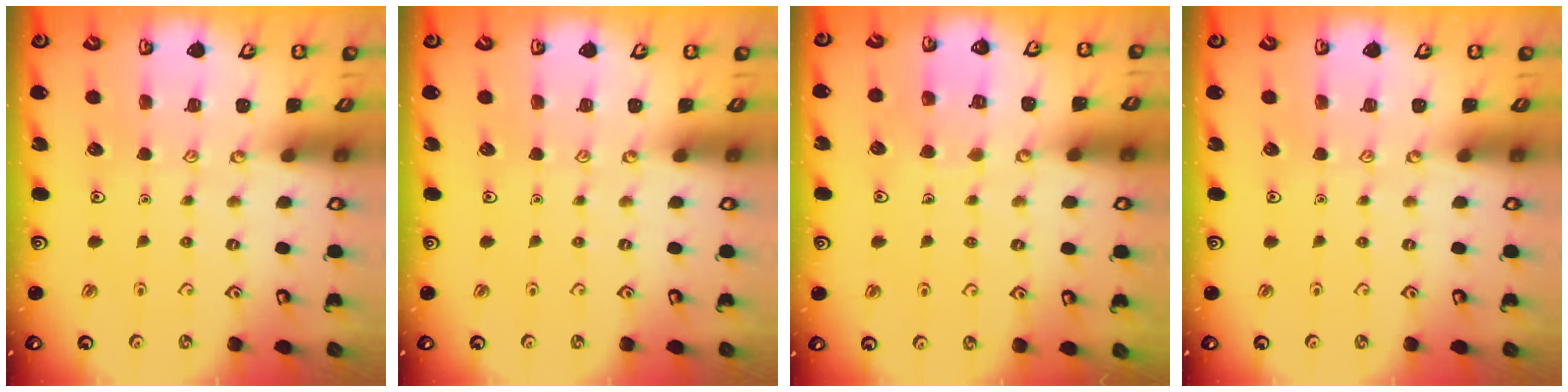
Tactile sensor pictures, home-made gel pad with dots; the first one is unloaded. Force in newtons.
{"total": 0.0}
{"total": 5.7, "press": 5.7, "slide": 0.3}
{"total": 0.0}